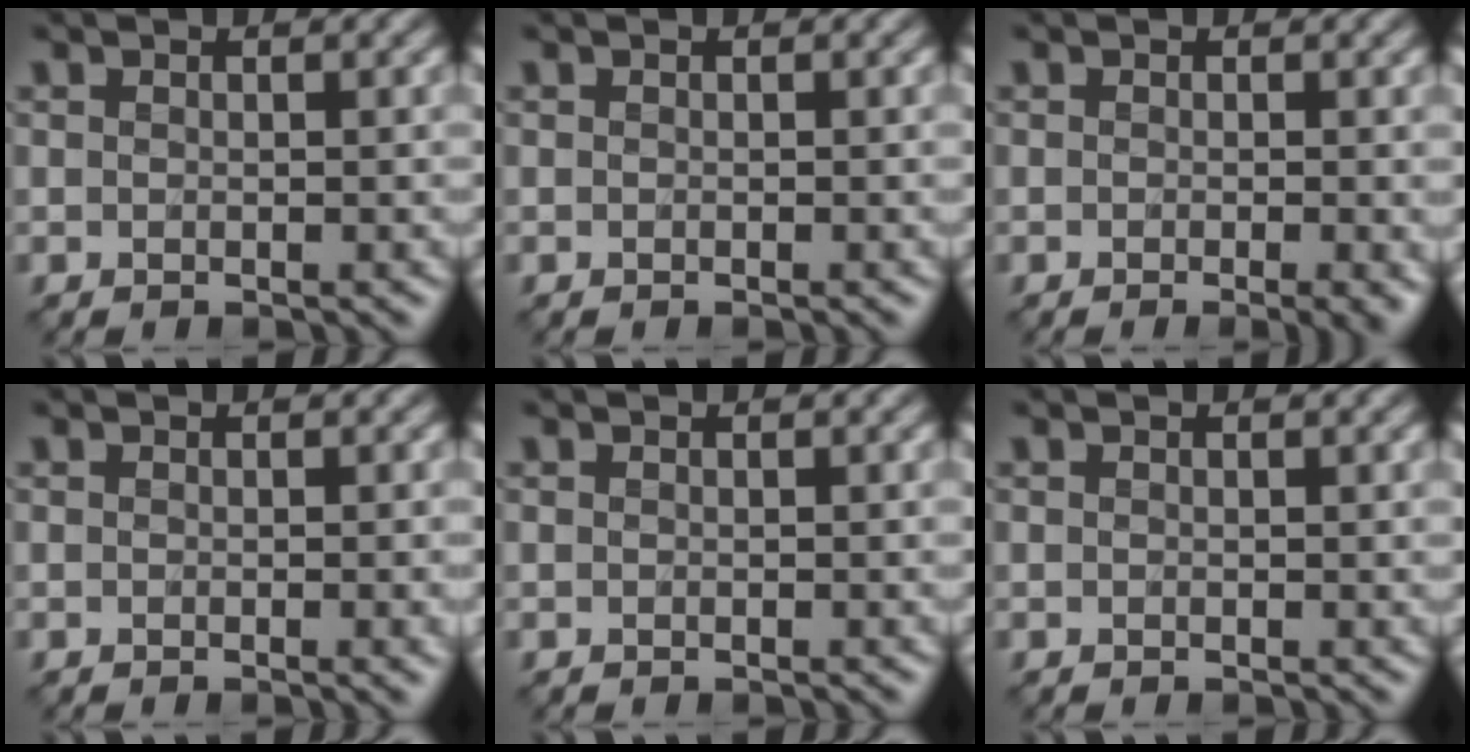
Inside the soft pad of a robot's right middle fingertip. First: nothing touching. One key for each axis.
{"total": 0.0}
{"total": 1.5, "fx": -0.5, "fy": 0.3, "fz": 1.4, "tx": -0.019, "ty": -0.008, "tz": -0.012}
{"total": 1.1, "fx": -0.1, "fy": 0.1, "fz": 1.1, "tx": -0.015, "ty": -0.002, "tz": -0.003}
{"total": 0.0}
{"total": 0.0}